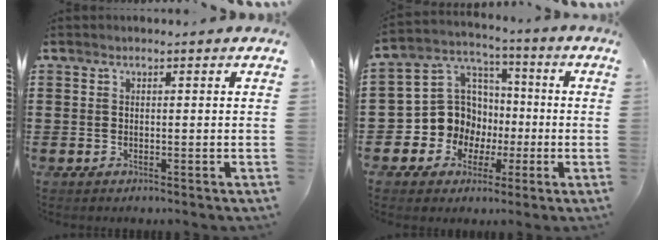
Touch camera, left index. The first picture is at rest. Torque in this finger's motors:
{"motor_torque": [1.44, 0.70, 0.50, 0.06]}